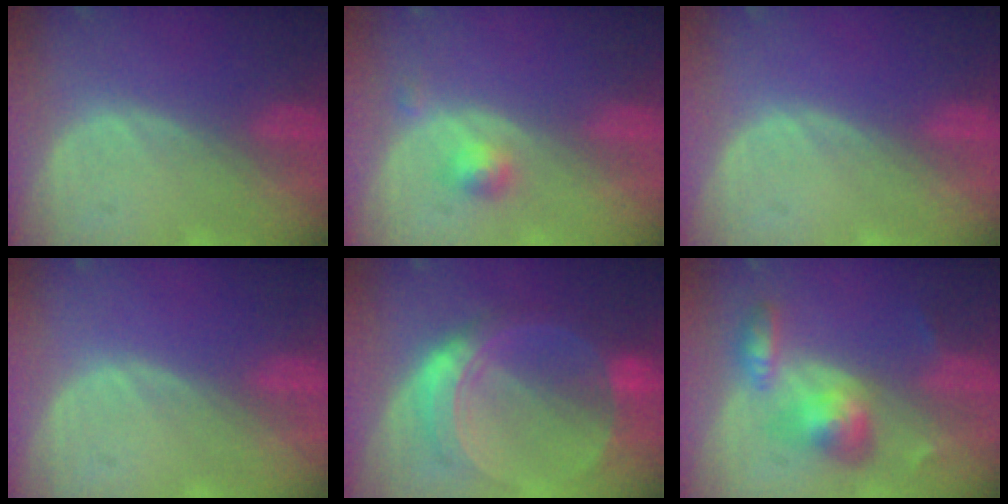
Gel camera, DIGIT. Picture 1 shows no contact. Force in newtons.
{"total": 2.4, "press": 2.1, "slide": 1.1}
{"total": 0.0}
{"total": 0.0}
{"total": 8.5, "press": 8.5, "slide": 0.6}
{"total": 6.0, "press": 6.0, "slide": 0.5}